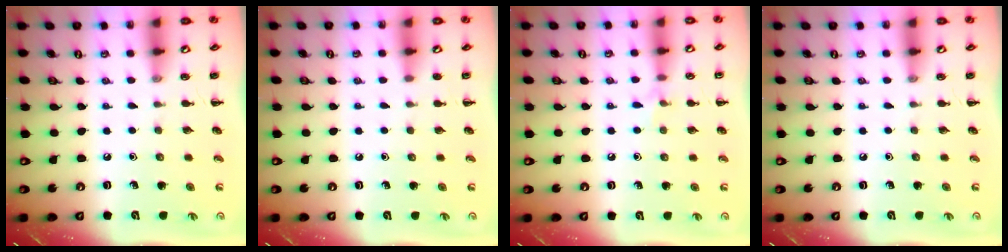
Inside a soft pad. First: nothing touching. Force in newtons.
{"total": 0.5, "press": 0.5, "slide": 0.1}
{"total": 4.0, "press": 3.7, "slide": 1.5}
{"total": 0.0}